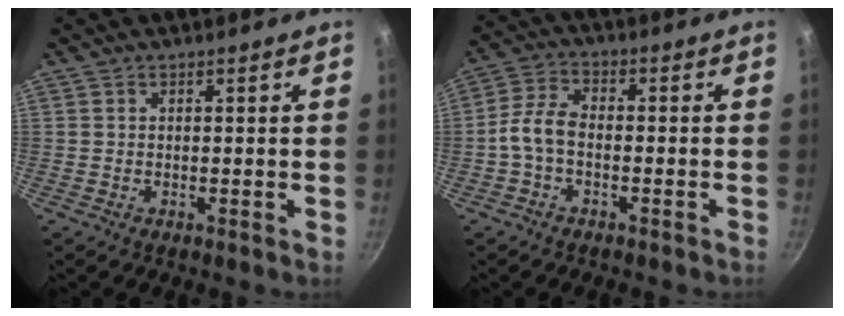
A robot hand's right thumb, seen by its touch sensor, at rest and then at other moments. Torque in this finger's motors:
{"motor_torque": [0.67, 1.11, 0.67, -0.51, 0.05]}